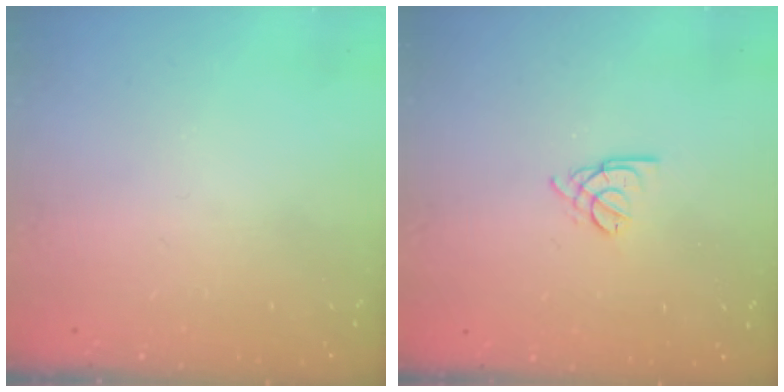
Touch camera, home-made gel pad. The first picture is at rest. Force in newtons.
{"total": 2.6, "press": 2.6, "slide": 0.6}